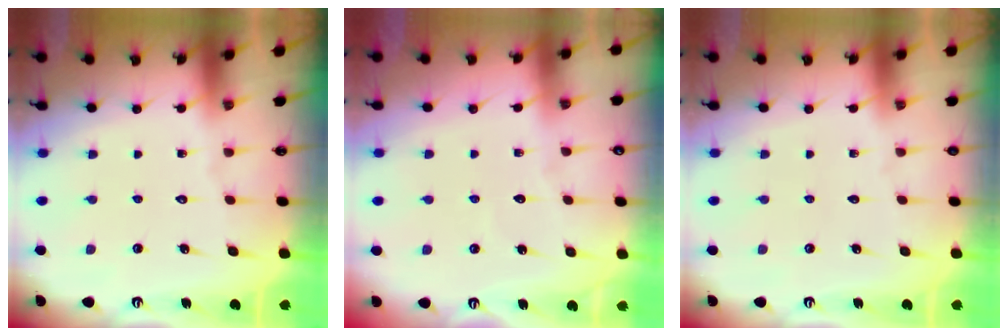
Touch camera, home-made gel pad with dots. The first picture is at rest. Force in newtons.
{"total": 2.3, "press": 2.2, "slide": 0.3}
{"total": 0.0}